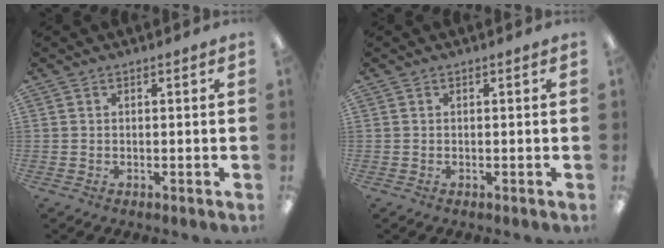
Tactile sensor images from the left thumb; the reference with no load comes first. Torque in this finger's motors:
{"motor_torque": [0.00, 0.00, 0.02, 0.02, 0.00]}